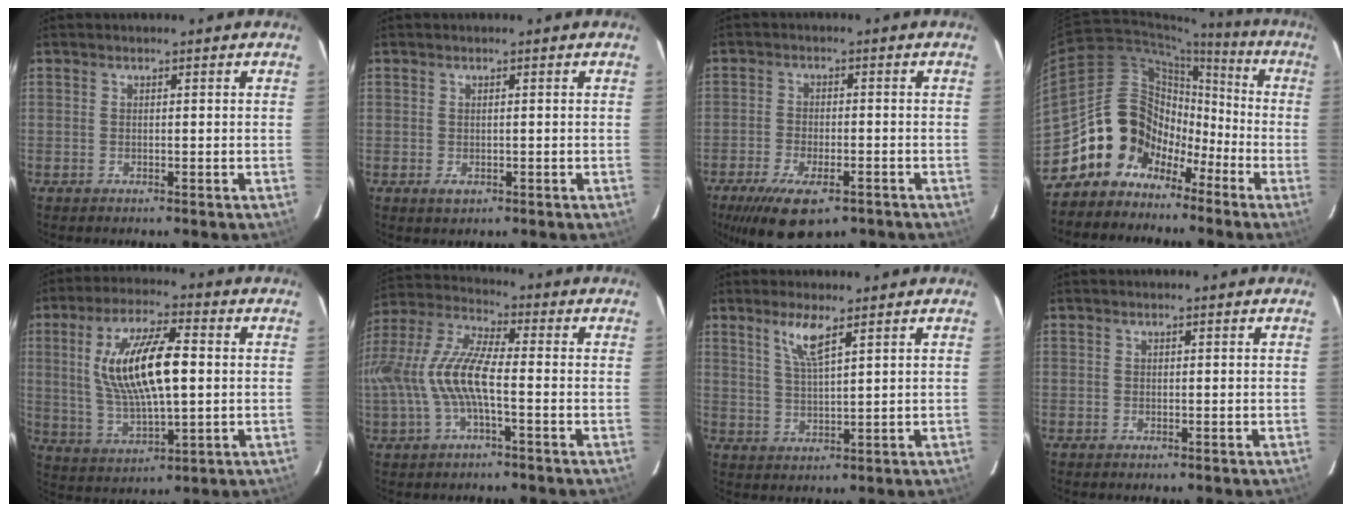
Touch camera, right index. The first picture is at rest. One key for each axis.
{"total": 1.6, "fx": -0.5, "fy": 1.3, "fz": 0.8, "tx": -0.014, "ty": -0.002, "tz": -0.007}
{"total": 12.4, "fx": -8.1, "fy": 4.9, "fz": 8.0, "tx": -0.172, "ty": -0.030, "tz": -0.130}
{"total": 13.2, "fx": -6.9, "fy": 10.7, "fz": 3.4, "tx": -0.072, "ty": 0.046, "tz": -0.125}
{"total": 15.7, "fx": 2.0, "fy": 5.3, "fz": 14.6, "tx": -0.277, "ty": 0.006, "tz": 0.047}
{"total": 12.6, "fx": -2.3, "fy": 3.4, "fz": 11.9, "tx": -0.250, "ty": 0.004, "tz": -0.042}
{"total": 5.1, "fx": 3.2, "fy": 0.5, "fz": 3.9, "tx": -0.079, "ty": -0.003, "tz": 0.065}
{"total": 0.0}